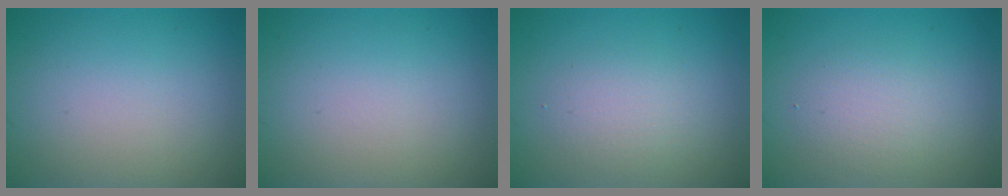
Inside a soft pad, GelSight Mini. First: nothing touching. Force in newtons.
{"total": 0.0}
{"total": 2.2, "press": 2.2, "slide": 0.1}
{"total": 2.4, "press": 2.4, "slide": 0.2}